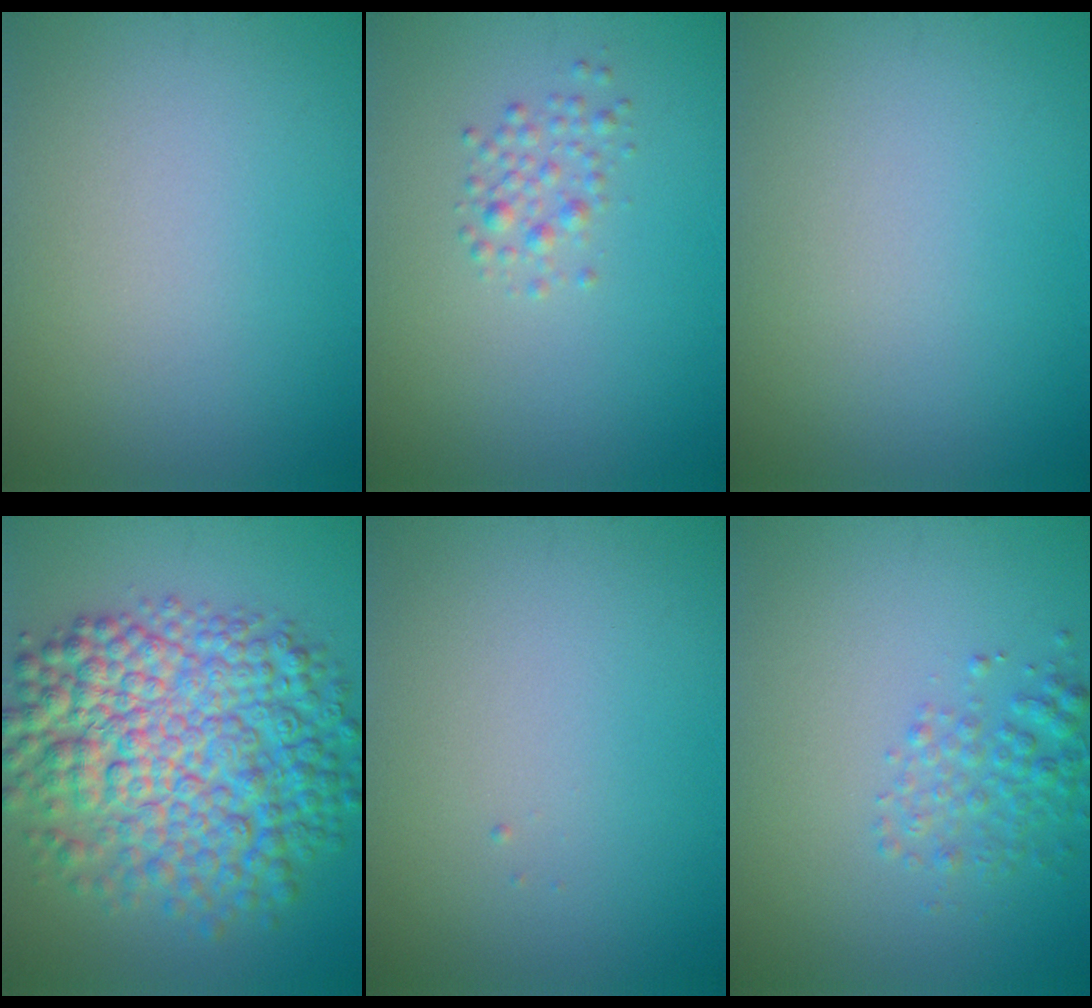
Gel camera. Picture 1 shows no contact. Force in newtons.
{"total": 1.6, "press": 1.6, "slide": 0.1}
{"total": 0.0}
{"total": 11.5, "press": 11.5, "slide": 0.1}
{"total": 0.0}
{"total": 2.5, "press": 2.5, "slide": 0.1}